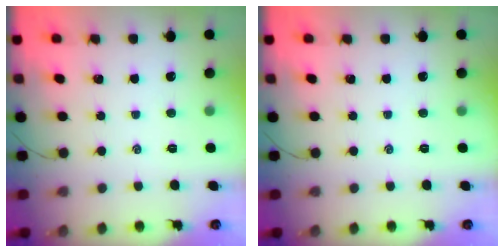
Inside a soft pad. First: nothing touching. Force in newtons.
{"total": 0.0}